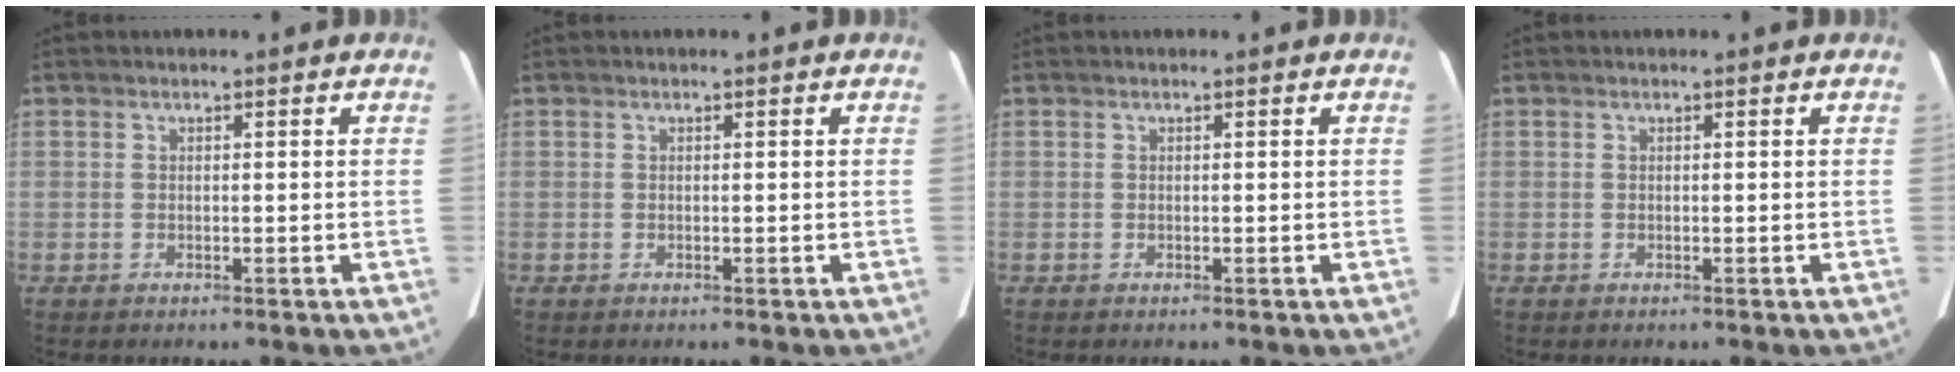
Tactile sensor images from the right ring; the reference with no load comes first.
{"total": 0.0}
{"total": 0.0}
{"total": 0.0}